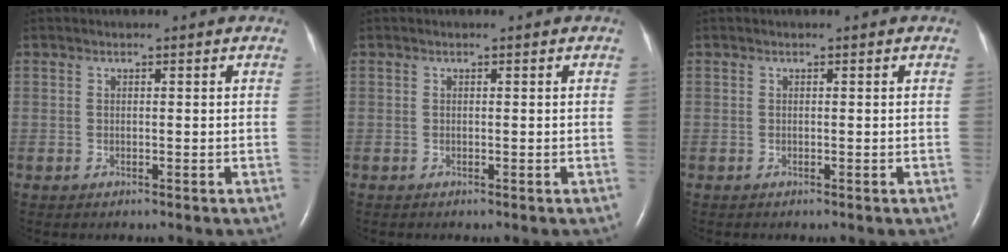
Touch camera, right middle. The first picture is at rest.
{"total": 0.0}
{"total": 0.0}